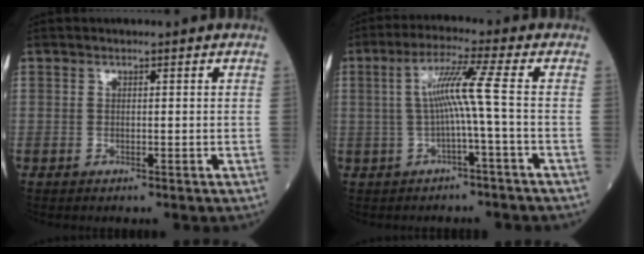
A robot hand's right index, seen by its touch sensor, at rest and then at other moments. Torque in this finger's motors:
{"motor_torque": [0.66, -0.13, 0.44, 0.16]}